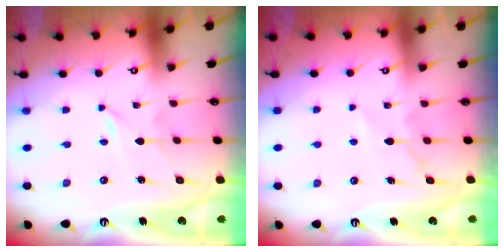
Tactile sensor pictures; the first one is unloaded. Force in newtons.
{"total": 7.1, "press": 7.0, "slide": 0.9}